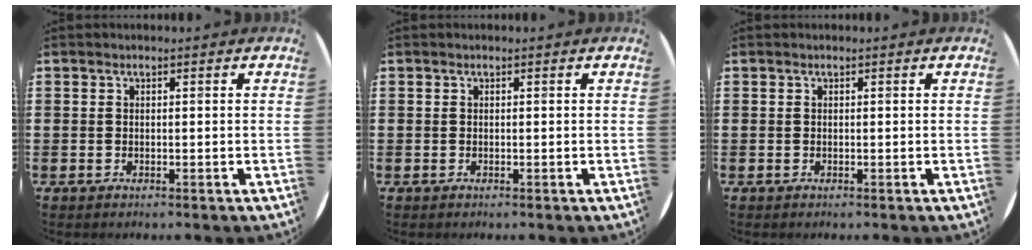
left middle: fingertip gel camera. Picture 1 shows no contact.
{"total": 0.0}
{"total": 0.0}